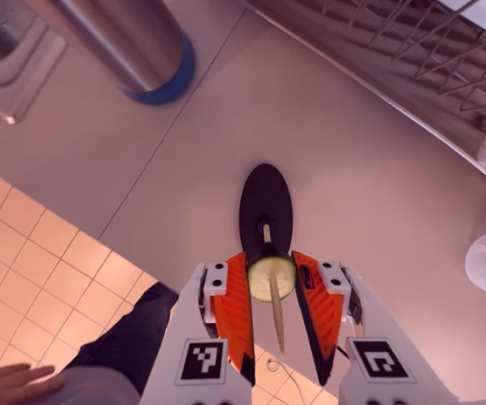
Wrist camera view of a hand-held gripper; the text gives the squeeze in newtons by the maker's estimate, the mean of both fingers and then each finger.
{"total": 8.9, "left": 8.9, "right": 9.0}